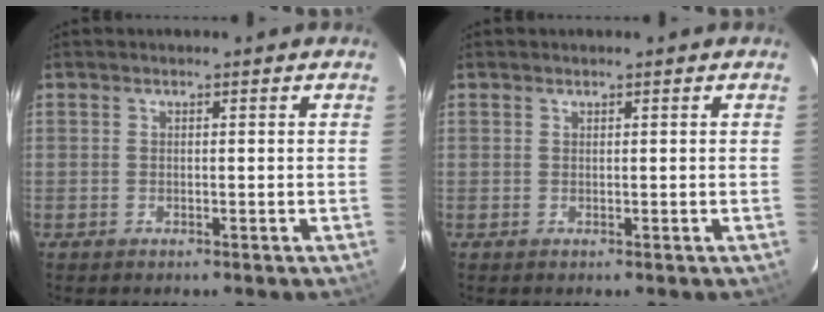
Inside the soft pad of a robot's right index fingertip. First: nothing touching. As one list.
[{"total": 0.0}]